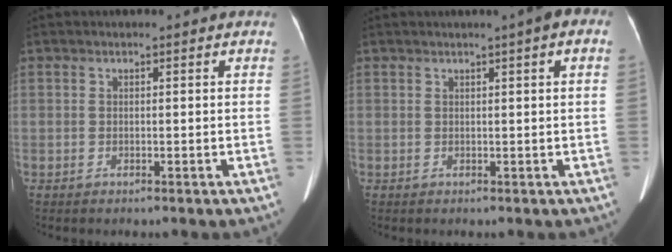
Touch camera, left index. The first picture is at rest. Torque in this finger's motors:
{"motor_torque": [0.15, -1.56, 0.04, -0.01]}